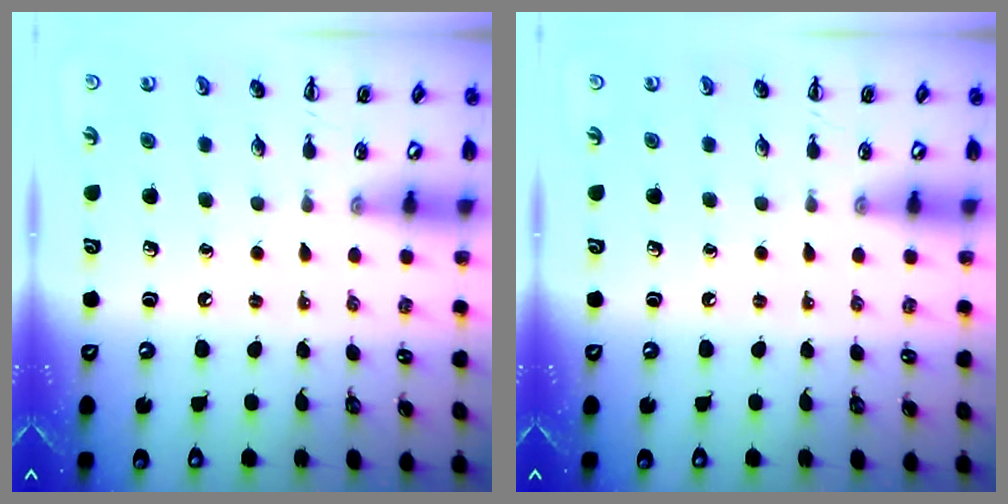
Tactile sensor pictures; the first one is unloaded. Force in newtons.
{"total": 0.0}